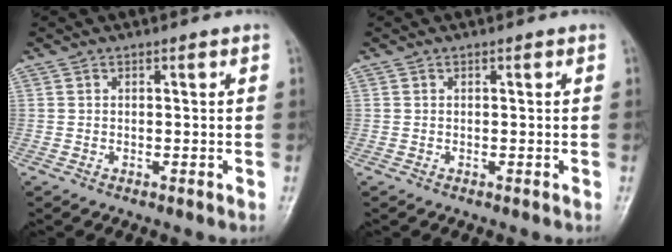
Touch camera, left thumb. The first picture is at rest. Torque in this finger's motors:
{"motor_torque": [0.00, 0.00, 0.00, 0.00, 0.00]}